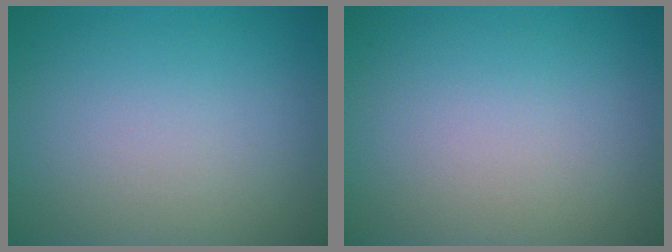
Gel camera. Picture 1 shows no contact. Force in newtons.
{"total": 0.0}